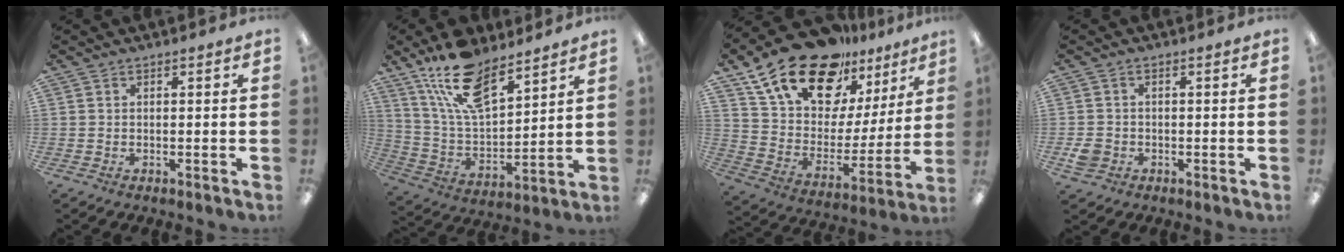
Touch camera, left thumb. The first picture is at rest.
{"total": 16.8, "force": [11.8, 7.1, 9.6], "torque": [-0.185, -0.056, 0.211]}
{"total": 21.7, "force": [15.9, 10.2, 10.7], "torque": [-0.197, -0.105, 0.288]}
{"total": 3.1, "force": [-1.3, 2.5, 1.2], "torque": [-0.015, -0.002, -0.027]}